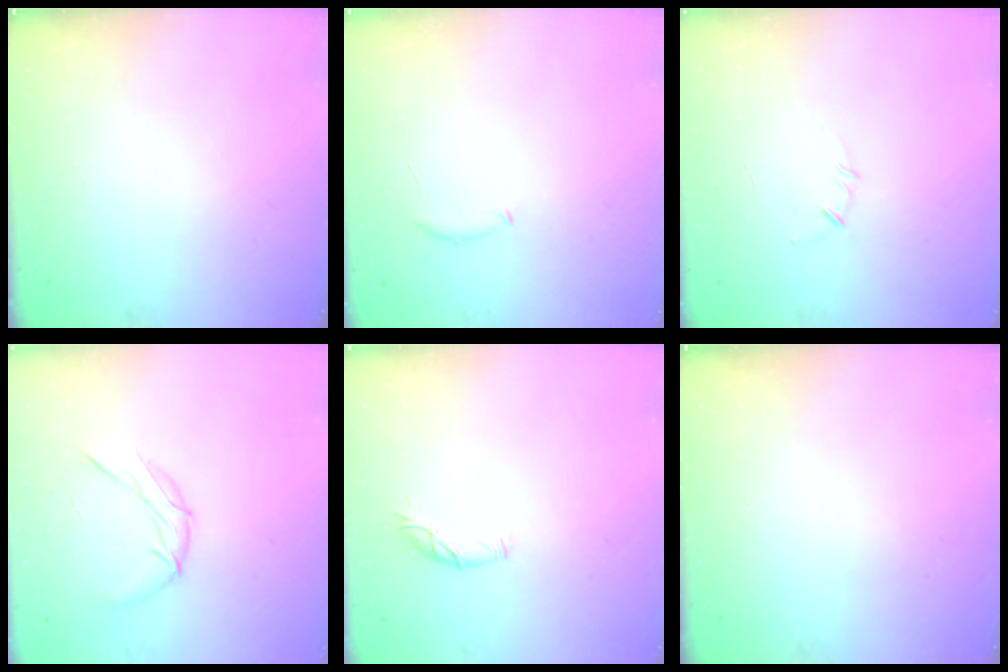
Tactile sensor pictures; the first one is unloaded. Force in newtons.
{"total": 6.1, "press": 6.0, "slide": 1.1}
{"total": 3.1, "press": 3.0, "slide": 0.7}
{"total": 8.8, "press": 8.8, "slide": 0.4}
{"total": 6.1, "press": 6.1, "slide": 0.6}
{"total": 0.0}